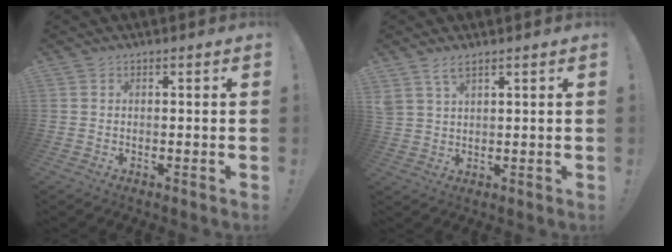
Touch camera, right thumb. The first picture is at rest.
{"total": 4.1, "force": [2.8, 1.1, 2.7], "torque": [-0.059, -0.008, 0.054]}